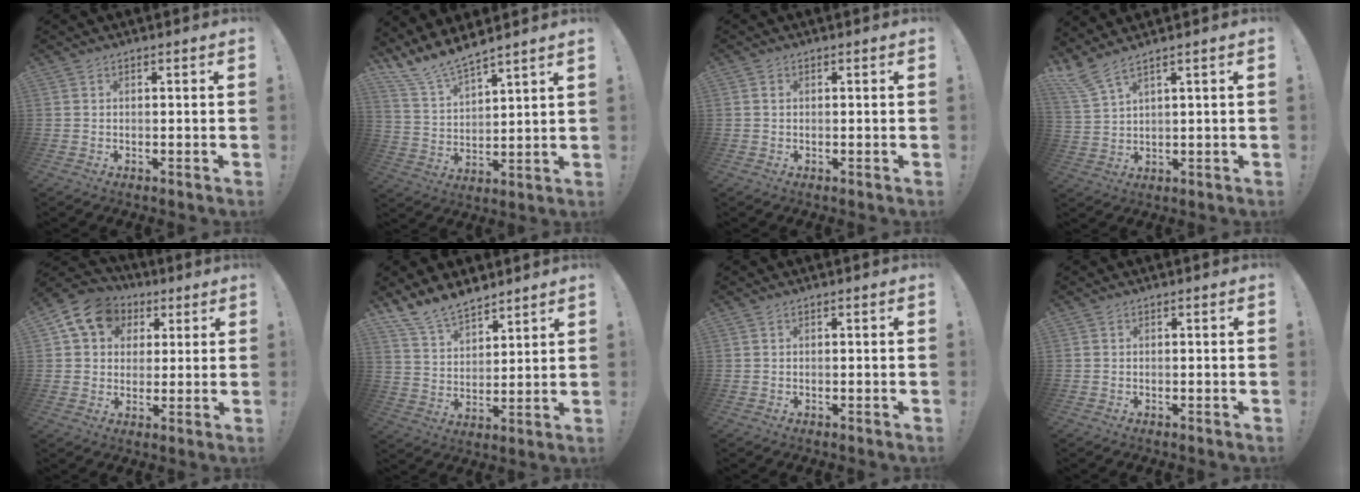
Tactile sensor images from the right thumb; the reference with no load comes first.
{"total": 9.7, "force": [9.4, 0.8, 2.4], "torque": [-0.070, -0.071, 0.173]}
{"total": 0.5, "force": [0.1, 0.5, 0.1], "torque": [-0.009, 0.005, 0.002]}
{"total": 5.3, "force": [3.7, 0.4, 3.8], "torque": [-0.084, -0.018, 0.071]}
{"total": 12.3, "force": [4.8, 10.1, 5.2], "torque": [-0.076, -0.015, 0.097]}
{"total": 11.2, "force": [9.7, 4.8, 3.0], "torque": [-0.068, -0.066, 0.189]}
{"total": 0.0}
{"total": 0.0}